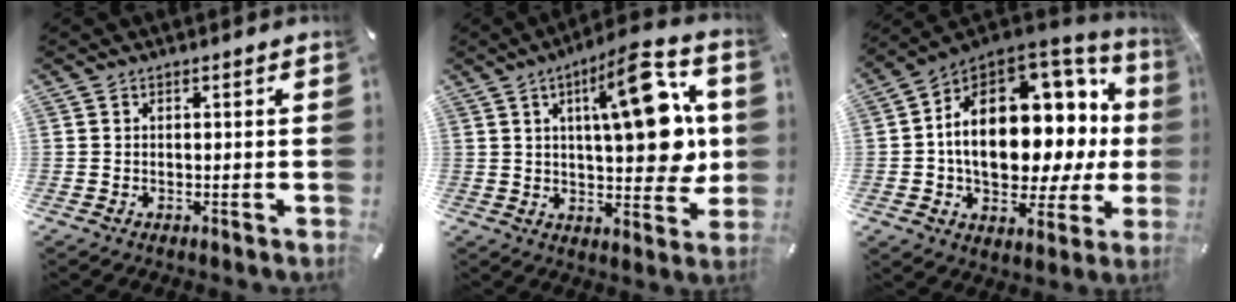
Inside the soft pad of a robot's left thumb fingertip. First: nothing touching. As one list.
[{"total": 19.4, "force": [5.8, 7.0, 17.1], "torque": [-0.231, -0.022, 0.082]}, {"total": 19.6, "force": [2.2, 12.8, 14.7], "torque": [-0.228, -0.040, 0.042]}]